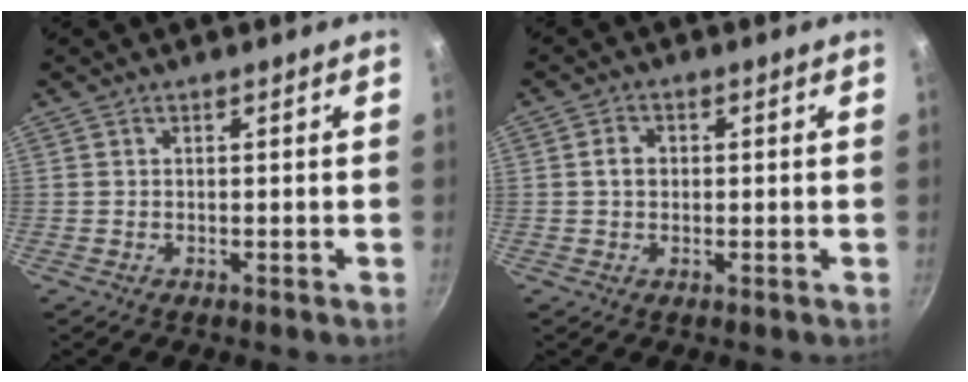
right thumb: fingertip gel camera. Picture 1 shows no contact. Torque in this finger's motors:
{"motor_torque": [-0.02, 0.13, 0.37, -0.24, -0.08]}